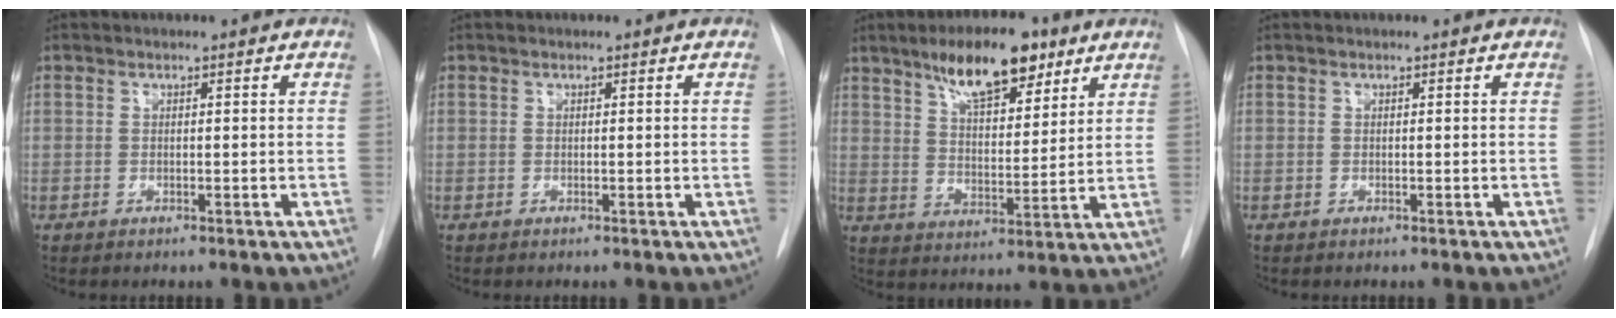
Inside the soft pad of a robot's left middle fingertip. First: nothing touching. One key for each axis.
{"total": 0.0}
{"total": 11.5, "fx": 7.5, "fy": 3.8, "fz": 7.8, "tx": -0.126, "ty": 0.006, "tz": 0.128}
{"total": 0.0}